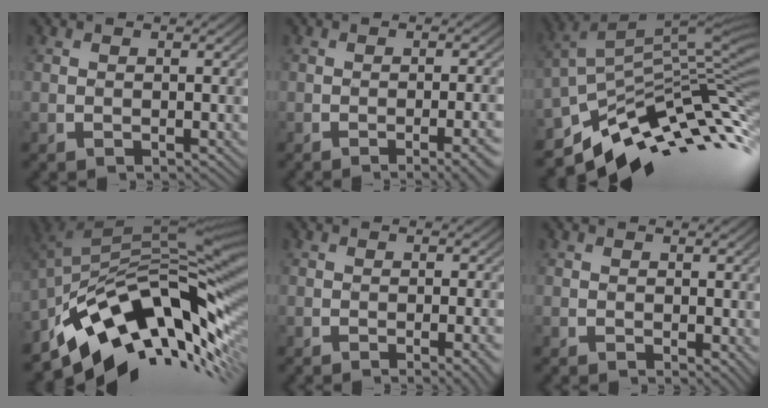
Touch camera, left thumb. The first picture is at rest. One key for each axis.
{"total": 5.3, "fx": -2.3, "fy": 1.1, "fz": 4.6, "tx": -0.057, "ty": 0.009, "tz": -0.032}
{"total": 11.8, "fx": -5.4, "fy": 4.7, "fz": 9.4, "tx": -0.186, "ty": 0.004, "tz": -0.102}
{"total": 14.8, "fx": -6.3, "fy": 7.6, "fz": 11.0, "tx": -0.194, "ty": 0.001, "tz": -0.118}
{"total": 3.3, "fx": -1.2, "fy": 0.6, "fz": 3.0, "tx": -0.035, "ty": 0.009, "tz": -0.020}
{"total": 0.9, "fx": 0.2, "fy": 0.4, "fz": 0.8, "tx": -0.010, "ty": -0.006, "tz": 0.005}